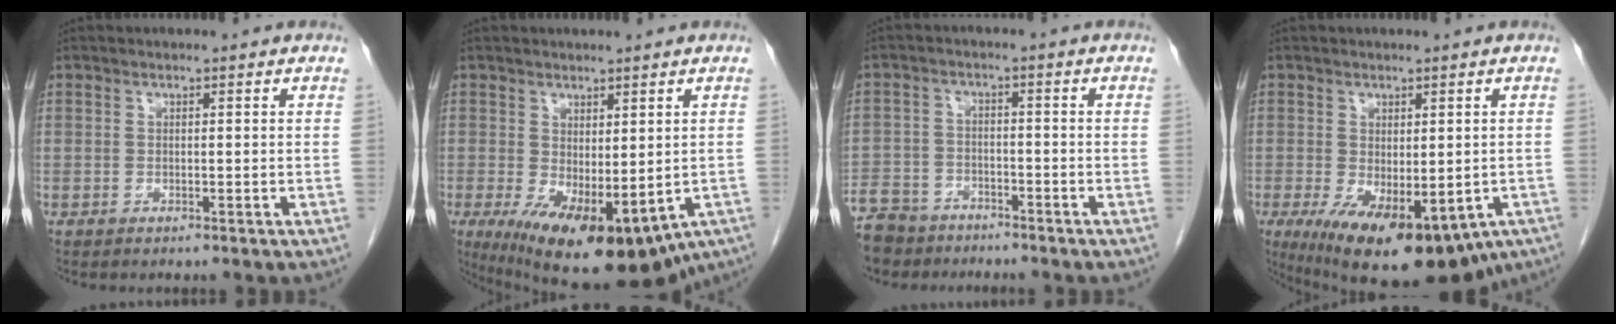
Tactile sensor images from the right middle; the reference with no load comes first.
{"total": 19.3, "force": [-10.1, 7.8, 14.5], "torque": [-0.227, -0.047, -0.118]}
{"total": 10.0, "force": [-8.1, 5.3, 2.3], "torque": [-0.063, -0.004, -0.137]}
{"total": 19.2, "force": [-11.1, 8.6, 13.2], "torque": [-0.204, -0.052, -0.136]}